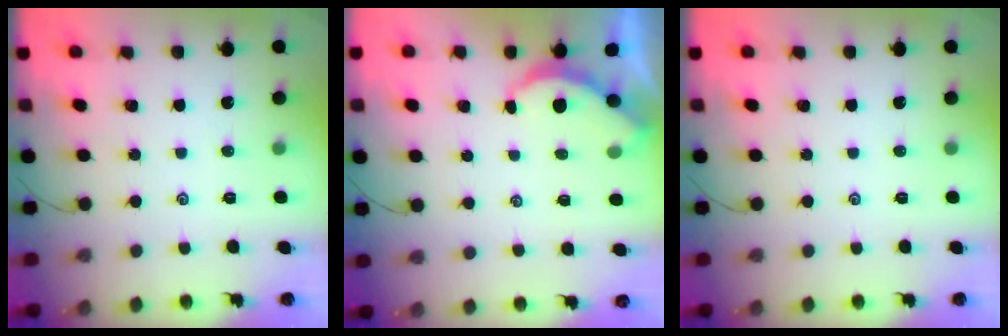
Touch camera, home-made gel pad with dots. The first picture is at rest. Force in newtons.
{"total": 2.6, "press": 2.6, "slide": 0.3}
{"total": 0.0}